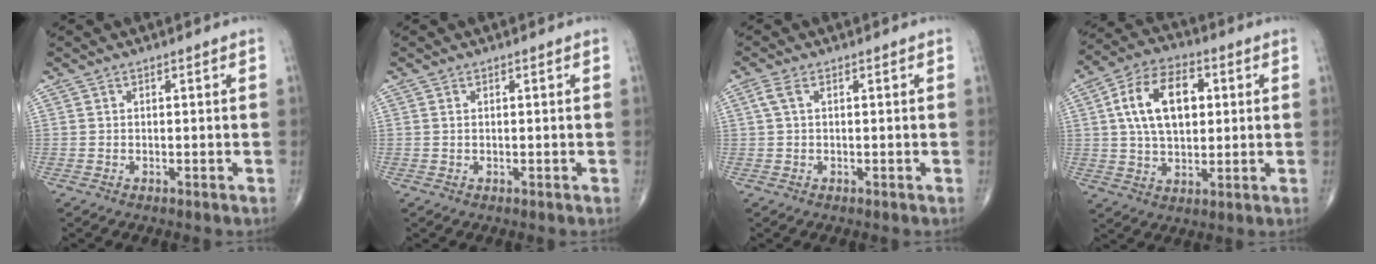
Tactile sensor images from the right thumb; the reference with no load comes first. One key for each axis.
{"total": 0.0}
{"total": 2.2, "fx": 0.6, "fy": 1.0, "fz": 1.8, "tx": -0.052, "ty": 0.013, "tz": 0.015}
{"total": 14.3, "fx": 2.9, "fy": 8.5, "fz": 11.1, "tx": -0.179, "ty": 0.011, "tz": 0.046}